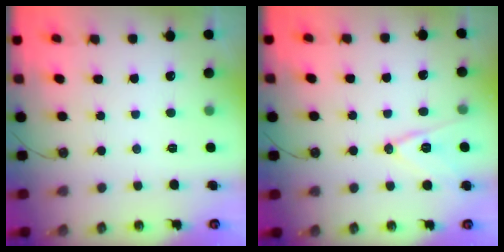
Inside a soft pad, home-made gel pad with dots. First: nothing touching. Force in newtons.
{"total": 11.8, "press": 11.3, "slide": 3.4}